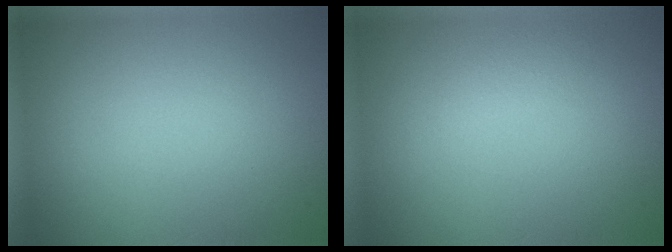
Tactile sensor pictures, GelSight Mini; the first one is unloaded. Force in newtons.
{"total": 1.5, "press": 1.5, "slide": 0.1}